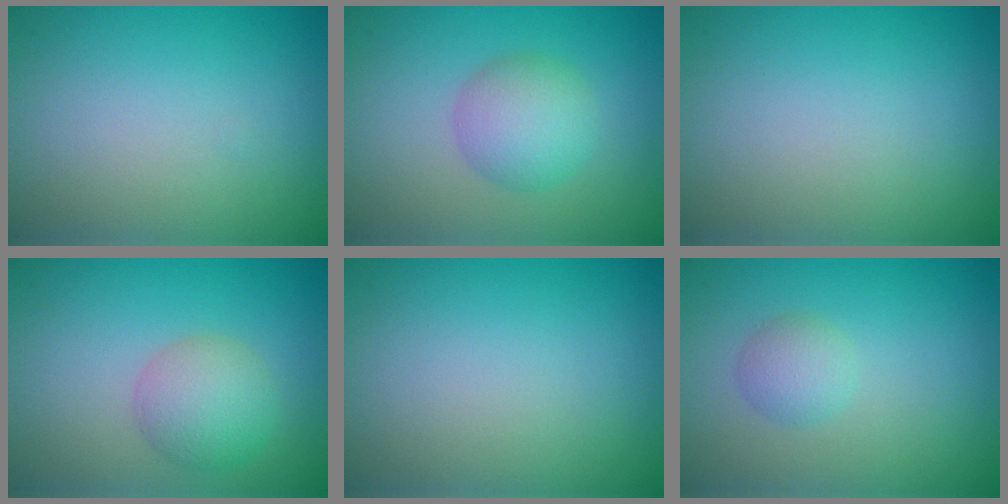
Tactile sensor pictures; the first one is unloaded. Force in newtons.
{"total": 3.4, "press": 3.4, "slide": 0.1}
{"total": 0.0}
{"total": 3.4, "press": 3.4, "slide": 0.2}
{"total": 0.0}
{"total": 1.8, "press": 1.8, "slide": 0.1}